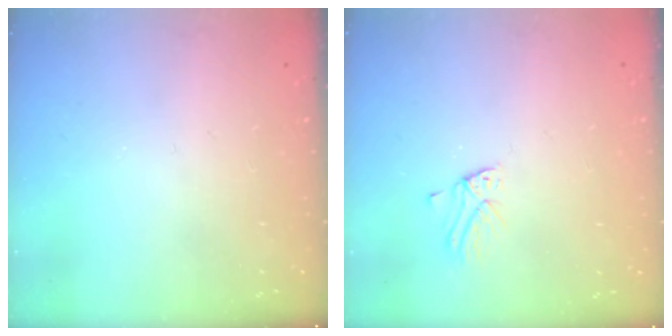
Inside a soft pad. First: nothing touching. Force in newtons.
{"total": 1.8, "press": 1.8, "slide": 0.1}